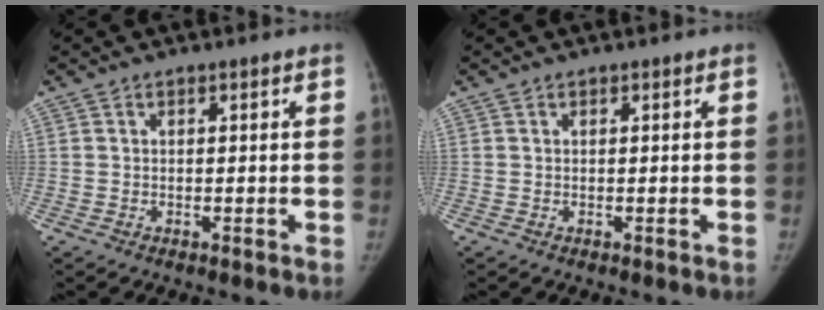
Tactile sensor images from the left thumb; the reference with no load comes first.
{"total": 0.0}